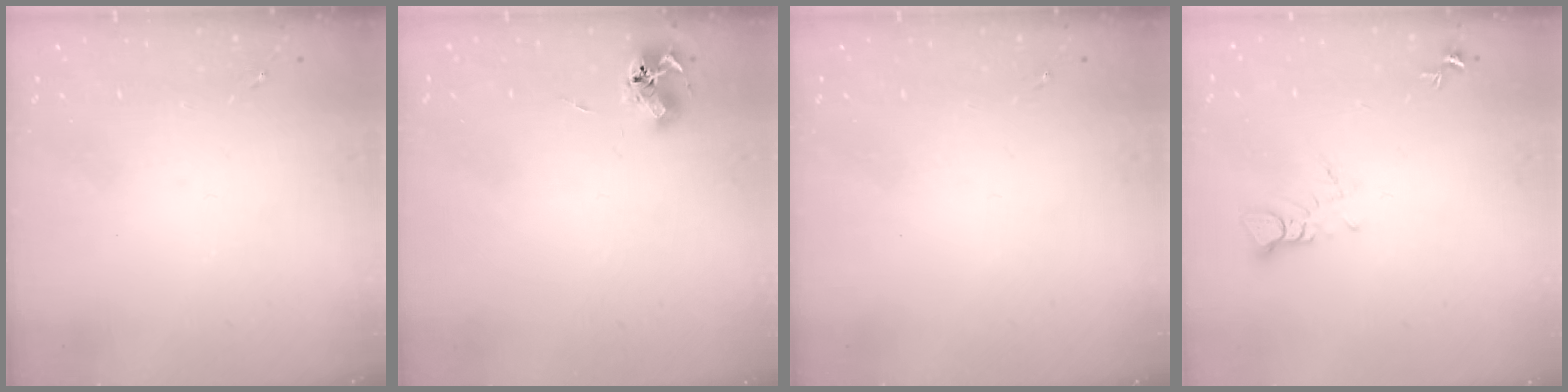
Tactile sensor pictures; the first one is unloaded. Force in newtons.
{"total": 6.8, "press": 6.8, "slide": 0.9}
{"total": 0.0}
{"total": 4.0, "press": 3.9, "slide": 0.3}